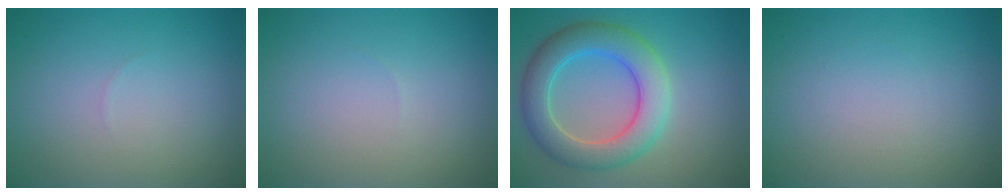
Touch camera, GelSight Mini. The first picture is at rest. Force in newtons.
{"total": 0.0}
{"total": 6.2, "press": 6.2, "slide": 0.4}
{"total": 0.0}